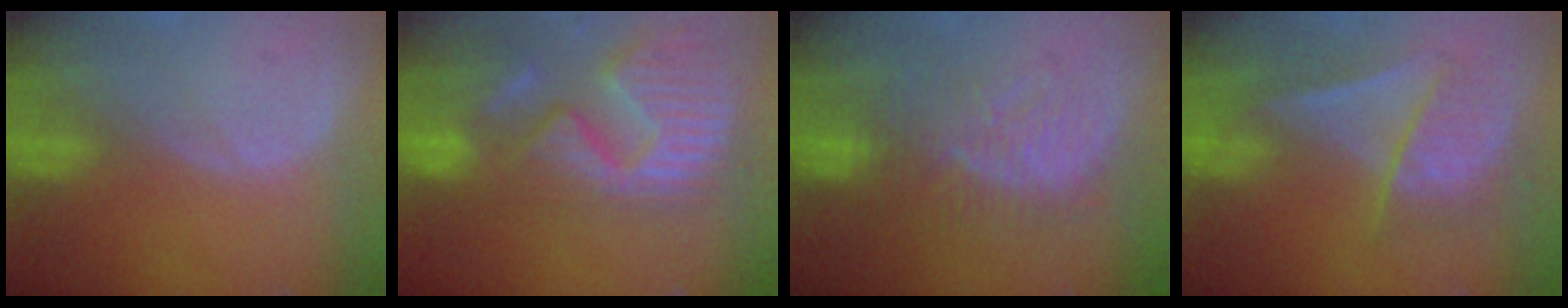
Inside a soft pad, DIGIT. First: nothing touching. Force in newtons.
{"total": 14.6, "press": 12.1, "slide": 8.1}
{"total": 8.3, "press": 8.1, "slide": 1.7}
{"total": 6.8, "press": 6.8, "slide": 0.4}